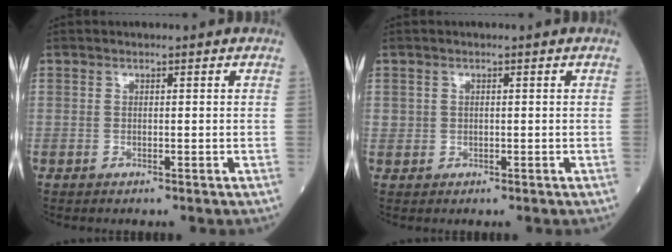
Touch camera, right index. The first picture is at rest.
{"total": 1.1, "force": [0.3, 1.0, 0.2], "torque": [0.004, 0.003, 0.003]}